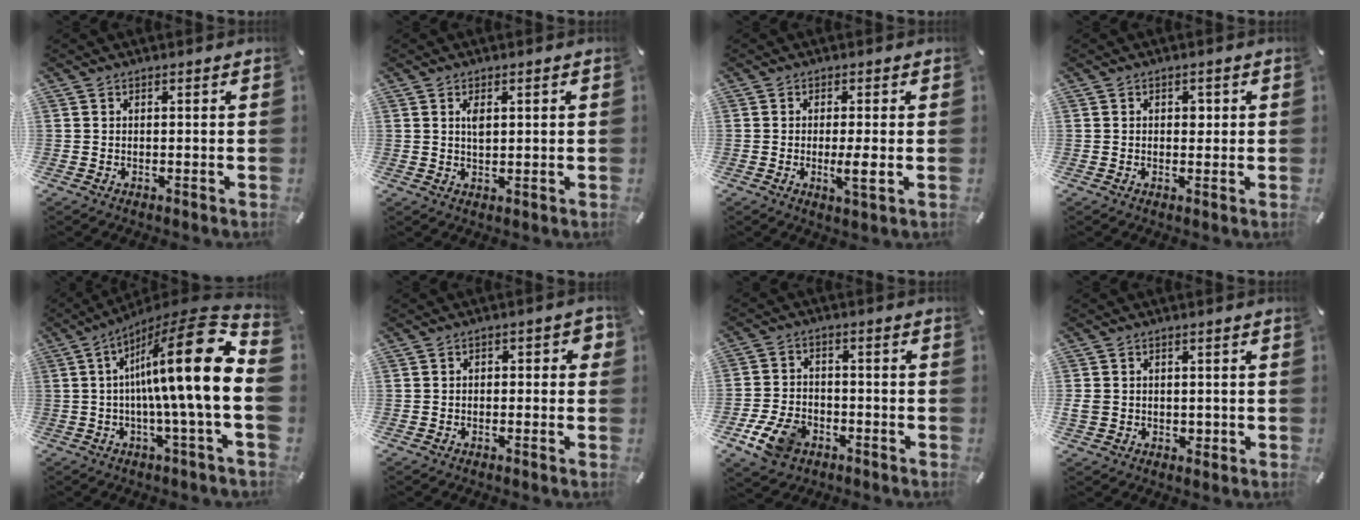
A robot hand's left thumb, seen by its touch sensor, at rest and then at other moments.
{"total": 2.6, "force": [0.8, 1.1, 2.2], "torque": [-0.038, 0.002, 0.010]}
{"total": 4.3, "force": [-0.6, 0.6, 4.2], "torque": [-0.077, -0.010, -0.012]}
{"total": 1.8, "force": [0.3, 1.3, 1.1], "torque": [0.001, -0.002, -0.003]}
{"total": 21.7, "force": [2.9, 2.8, 21.3], "torque": [-0.341, -0.053, 0.029]}
{"total": 2.8, "force": [-1.3, 1.6, 1.9], "torque": [-0.033, 0.014, -0.025]}
{"total": 9.3, "force": [-4.7, 6.3, 5.1], "torque": [-0.112, 0.022, -0.084]}
{"total": 3.4, "force": [-0.2, 3.2, 1.1], "torque": [-0.022, -0.003, -0.007]}